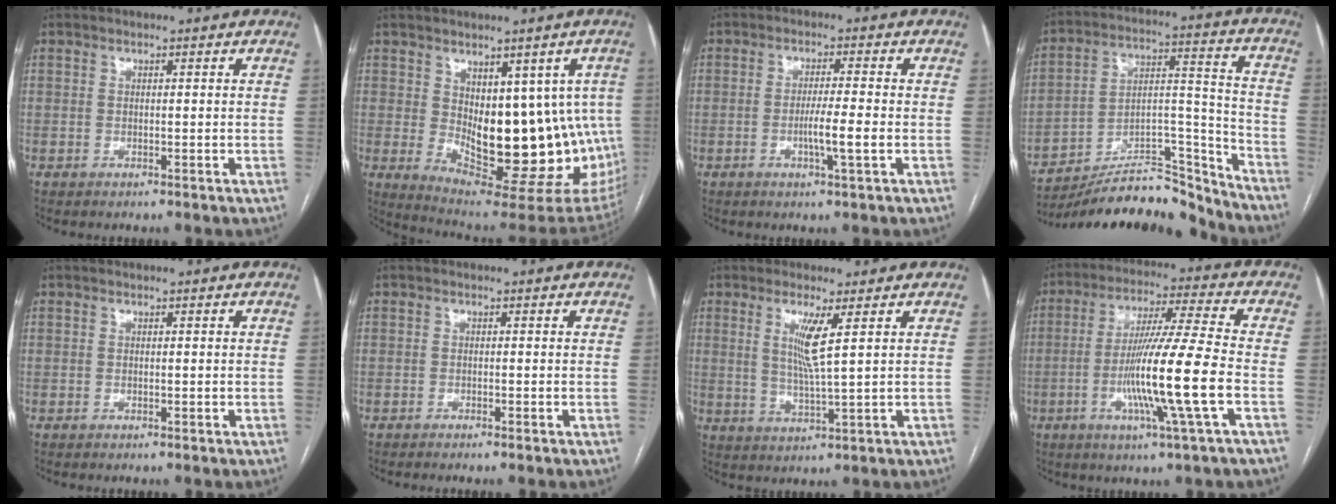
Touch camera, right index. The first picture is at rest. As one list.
[{"total": 19.1, "force": [-0.9, 8.7, 16.9], "torque": [-0.174, -0.005, 0.015]}, {"total": 4.7, "force": [-1.2, -0.3, 4.5], "torque": [-0.079, -0.007, -0.023]}, {"total": 20.7, "force": [-19.7, 3.3, 5.7], "torque": [-0.094, 0.043, -0.310]}, {"total": 0.0}, {"total": 1.3, "force": [-1.1, -0.2, 0.7], "torque": [-0.010, 0.002, -0.013]}, {"total": 5.8, "force": [2.5, 1.3, 5.1], "torque": [-0.096, -0.007, 0.049]}, {"total": 14.4, "force": [-3.7, -1.5, 13.8], "torque": [-0.260, -0.011, -0.075]}]